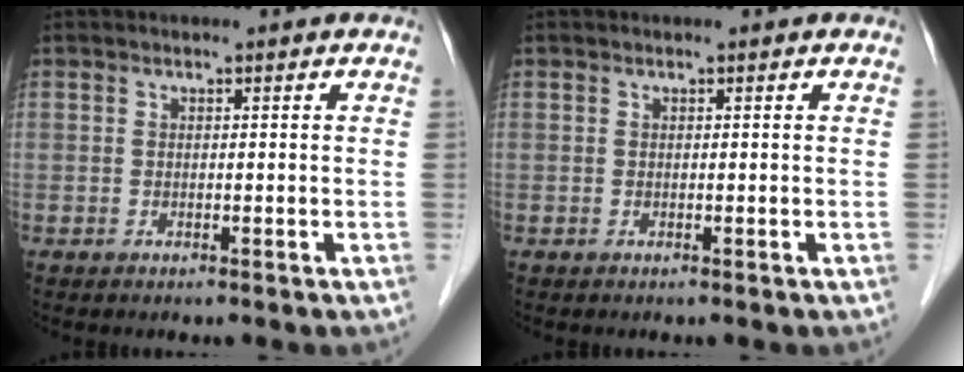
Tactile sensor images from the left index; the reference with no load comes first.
{"total": 0.0}